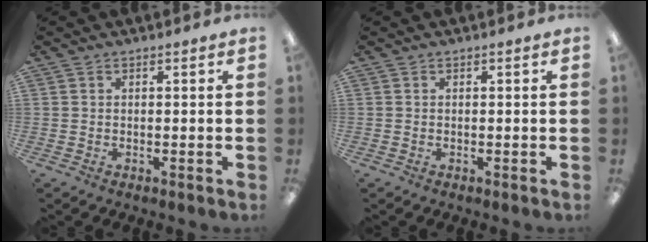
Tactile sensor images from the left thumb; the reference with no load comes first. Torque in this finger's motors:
{"motor_torque": [0.00, 0.00, 0.06, 0.05, 0.00]}